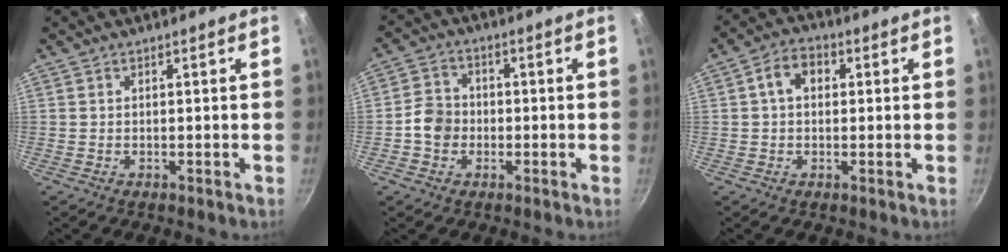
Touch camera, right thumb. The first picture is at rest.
{"total": 5.5, "force": [-1.3, 4.7, 2.4], "torque": [-0.021, 0.018, -0.034]}
{"total": 5.9, "force": [1.2, 4.3, 4.0], "torque": [-0.049, 0.013, 0.010]}